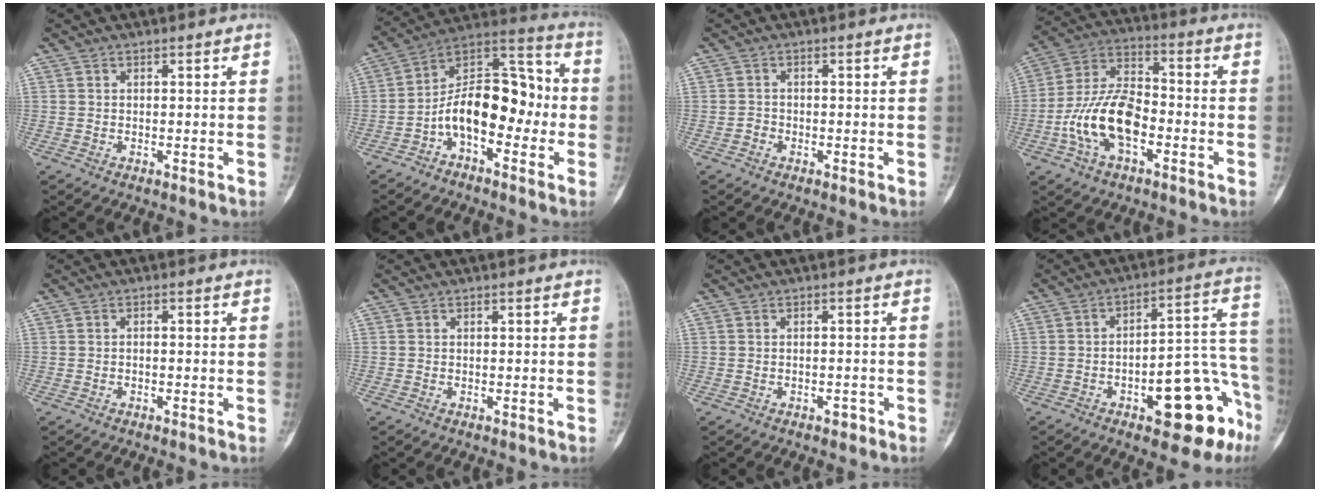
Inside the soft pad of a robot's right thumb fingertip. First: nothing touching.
{"total": 15.3, "force": [-3.6, 8.5, 12.2], "torque": [-0.175, 0.076, -0.070]}
{"total": 1.2, "force": [-0.7, 0.9, 0.2], "torque": [0.003, 0.006, -0.018]}
{"total": 14.2, "force": [-4.3, 7.7, 11.1], "torque": [-0.209, 0.043, -0.083]}
{"total": 0.6, "force": [-0.3, 0.3, 0.4], "torque": [-0.004, 0.008, -0.008]}
{"total": 0.0}
{"total": 1.4, "force": [-0.9, 0.8, 0.7], "torque": [-0.008, 0.008, -0.013]}
{"total": 18.6, "force": [-8.7, 7.1, 14.8], "torque": [-0.124, 0.081, -0.106]}